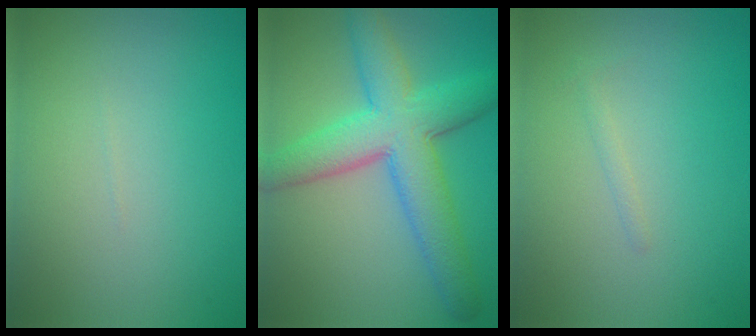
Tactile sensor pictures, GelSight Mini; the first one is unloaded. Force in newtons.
{"total": 8.3, "press": 8.3, "slide": 0.2}
{"total": 0.6, "press": 0.6, "slide": 0.0}